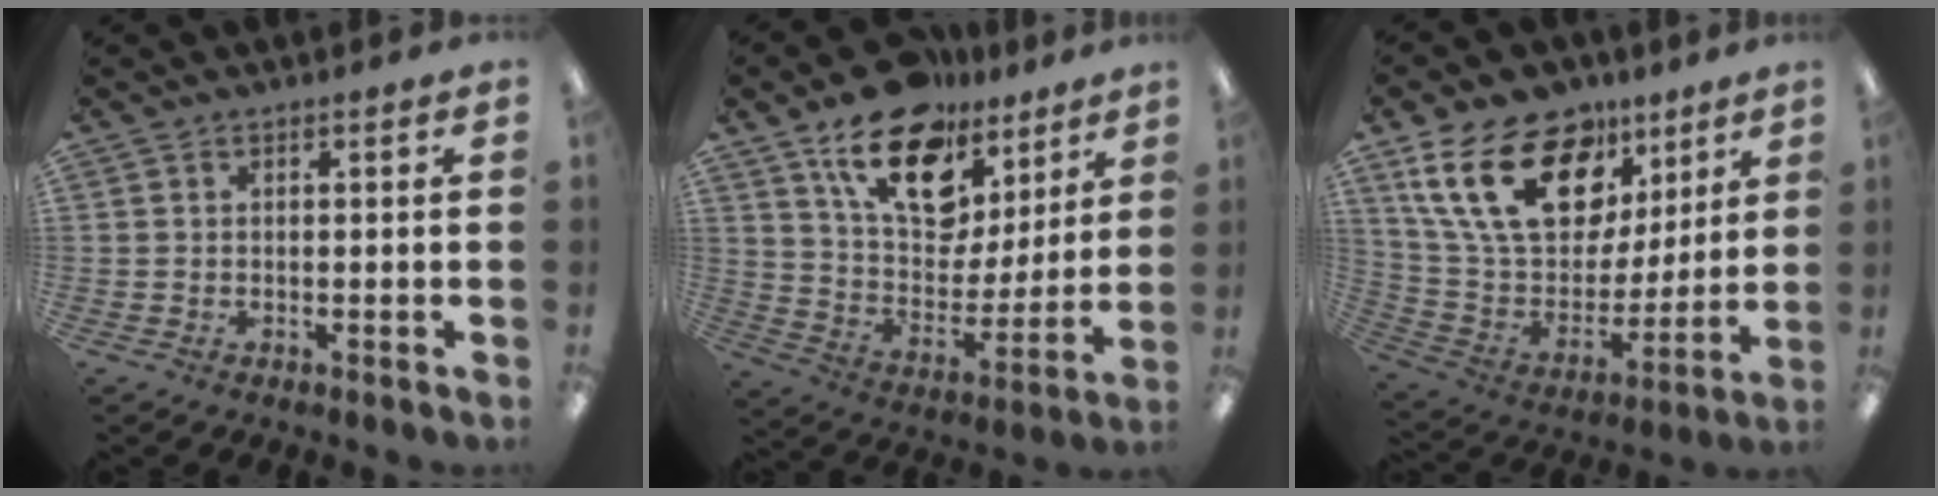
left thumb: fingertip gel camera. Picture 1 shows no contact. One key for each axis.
{"total": 19.4, "fx": 12.5, "fy": 11.3, "fz": 9.6, "tx": -0.162, "ty": -0.067, "tz": 0.223}
{"total": 23.5, "fx": 12.0, "fy": 14.3, "fz": 14.3, "tx": -0.264, "ty": -0.044, "tz": 0.217}